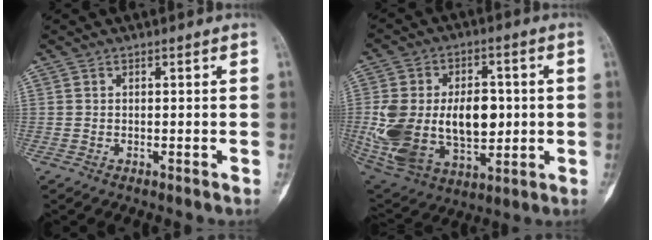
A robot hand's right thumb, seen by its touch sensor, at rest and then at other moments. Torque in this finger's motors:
{"motor_torque": [2.40, 2.61, 1.17, -0.79, 0.23]}